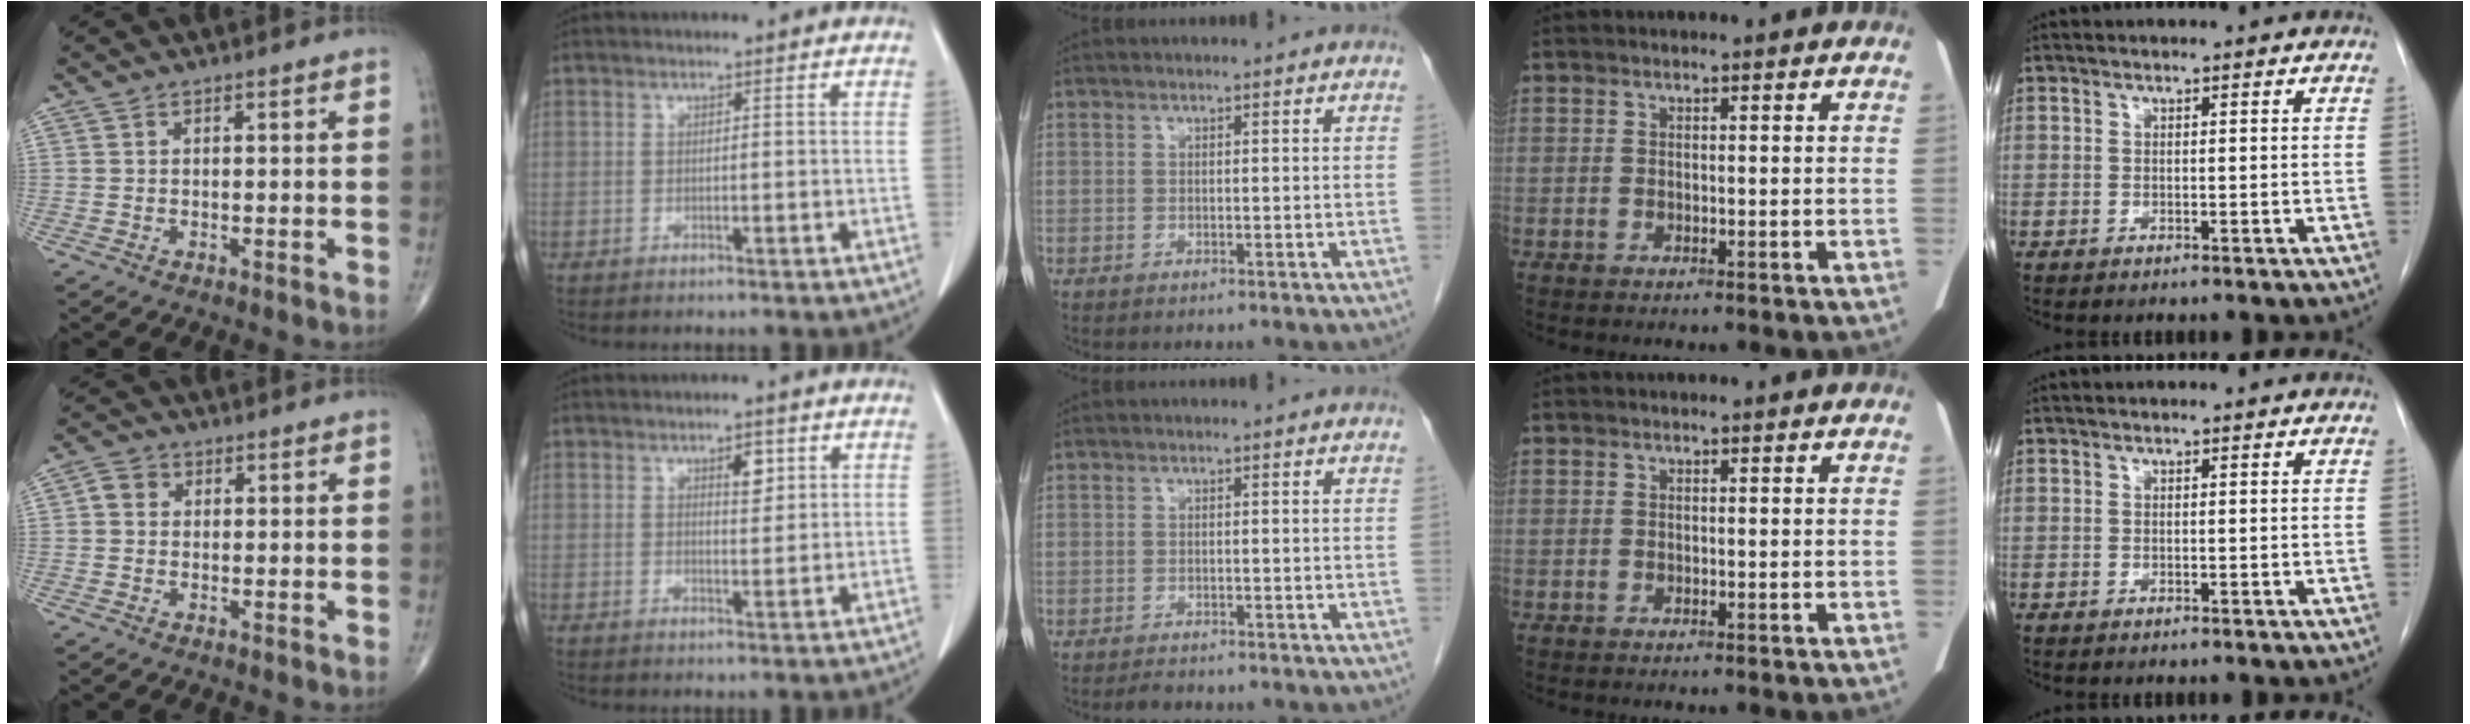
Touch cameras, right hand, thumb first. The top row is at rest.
{"thumb": {"total": 2.8, "force": [0.3, 2.4, 1.3], "torque": [-0.013, 0.007, 0.001]}, "index": {"total": 2.8, "force": [1.4, 1.2, 2.2], "torque": [-0.032, -0.003, 0.023]}, "middle": {"total": 1.4, "force": [-1.2, 0.4, 0.4], "torque": [-0.014, -0.003, -0.016]}}